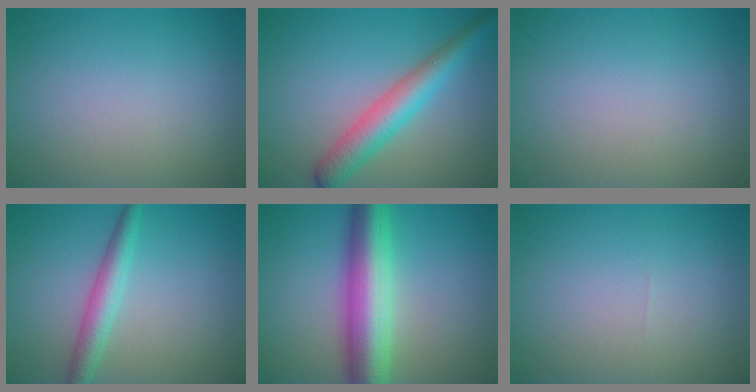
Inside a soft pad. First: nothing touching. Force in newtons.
{"total": 4.8, "press": 4.8, "slide": 0.1}
{"total": 0.0}
{"total": 3.0, "press": 3.0, "slide": 0.0}
{"total": 8.7, "press": 8.7, "slide": 0.2}
{"total": 0.0}